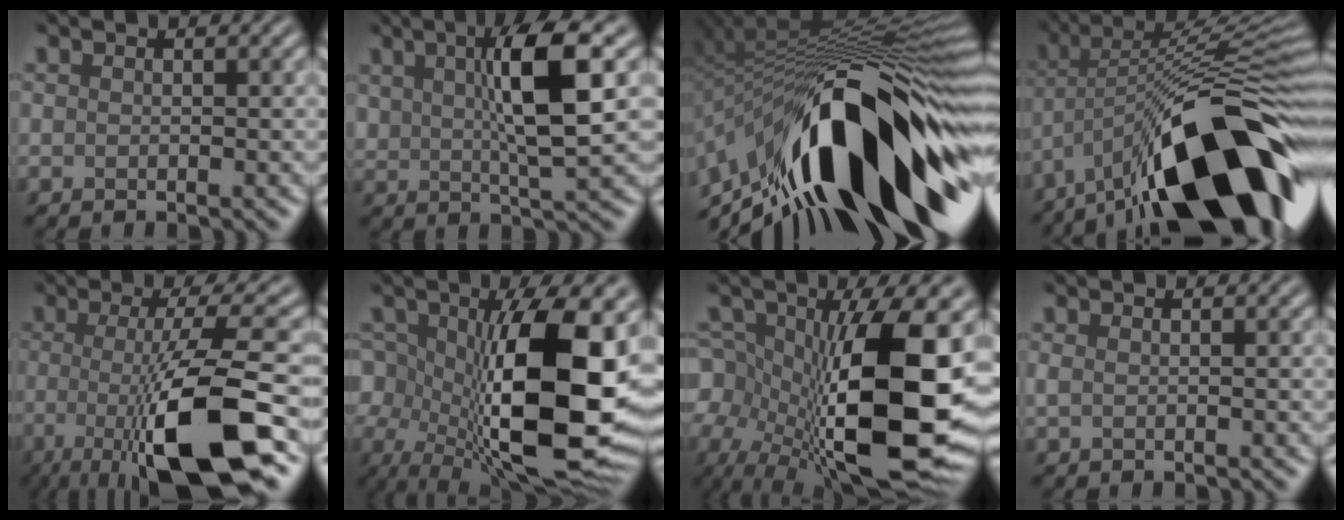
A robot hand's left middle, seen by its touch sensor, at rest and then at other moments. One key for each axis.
{"total": 7.6, "fx": 2.2, "fy": 2.0, "fz": 7.0, "tx": -0.125, "ty": 0.005, "tz": 0.042}
{"total": 16.8, "fx": -6.3, "fy": 6.4, "fz": 14.1, "tx": -0.219, "ty": 0.019, "tz": -0.103}
{"total": 17.7, "fx": -8.1, "fy": 6.6, "fz": 14.2, "tx": -0.208, "ty": 0.015, "tz": -0.138}
{"total": 11.1, "fx": -3.2, "fy": 2.4, "fz": 10.4, "tx": -0.150, "ty": 0.002, "tz": -0.065}
{"total": 17.4, "fx": -0.3, "fy": 8.6, "fz": 15.2, "tx": -0.257, "ty": -0.020, "tz": -0.005}
{"total": 18.0, "fx": -2.3, "fy": 8.9, "fz": 15.5, "tx": -0.285, "ty": -0.024, "tz": -0.036}
{"total": 0.5, "fx": 0.2, "fy": 0.2, "fz": 0.5, "tx": -0.011, "ty": 0.003, "tz": 0.003}